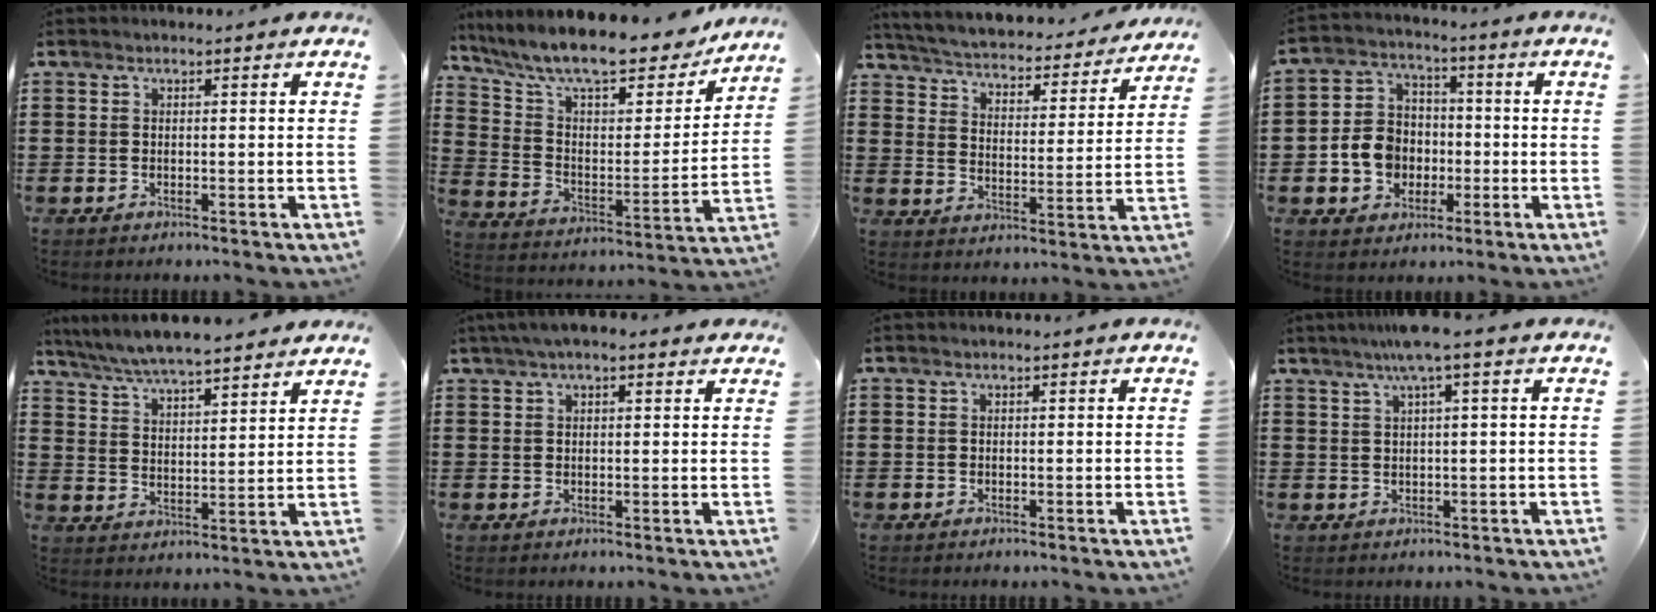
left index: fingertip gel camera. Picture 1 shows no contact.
{"total": 12.0, "force": [10.6, 1.9, 5.5], "torque": [-0.134, -0.071, 0.179]}
{"total": 3.1, "force": [3.1, 0.1, 0.3], "torque": [-0.028, -0.032, 0.042]}
{"total": 7.6, "force": [-1.6, 6.7, 3.1], "torque": [-0.092, 0.021, -0.030]}
{"total": 6.1, "force": [5.9, 0.3, 1.6], "torque": [-0.056, -0.024, 0.105]}
{"total": 3.2, "force": [2.0, 1.1, 2.3], "torque": [-0.048, 0.009, 0.036]}
{"total": 0.0}
{"total": 4.2, "force": [2.1, -0.4, 3.6], "torque": [-0.072, 0.002, 0.034]}